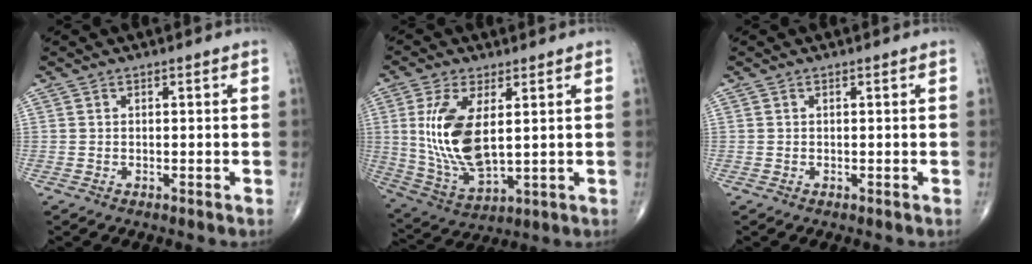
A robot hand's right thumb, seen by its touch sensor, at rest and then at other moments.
{"total": 14.0, "force": [2.3, 6.4, 12.2], "torque": [-0.255, -0.019, 0.060]}
{"total": 0.0}